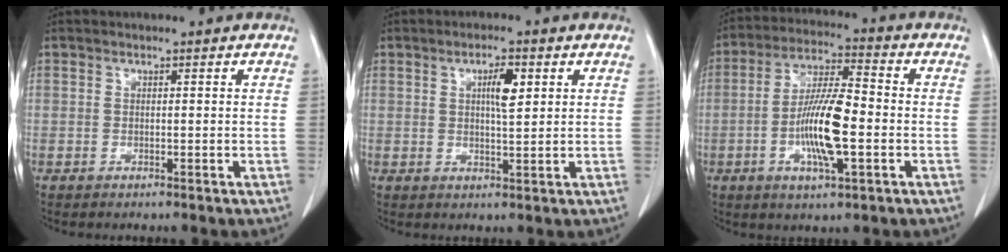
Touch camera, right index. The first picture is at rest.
{"total": 4.1, "force": [1.4, 0.8, 3.7], "torque": [-0.064, 0.001, 0.024]}
{"total": 11.7, "force": [-2.6, 2.2, 11.2], "torque": [-0.215, 0.001, -0.049]}